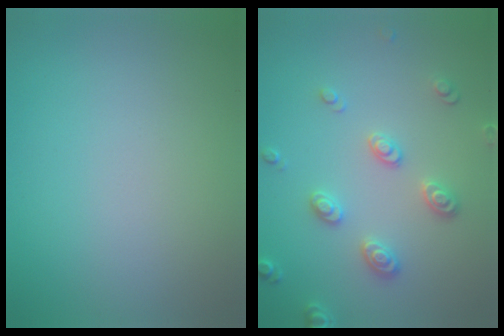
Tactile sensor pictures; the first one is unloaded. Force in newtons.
{"total": 2.9, "press": 2.7, "slide": 1.1}